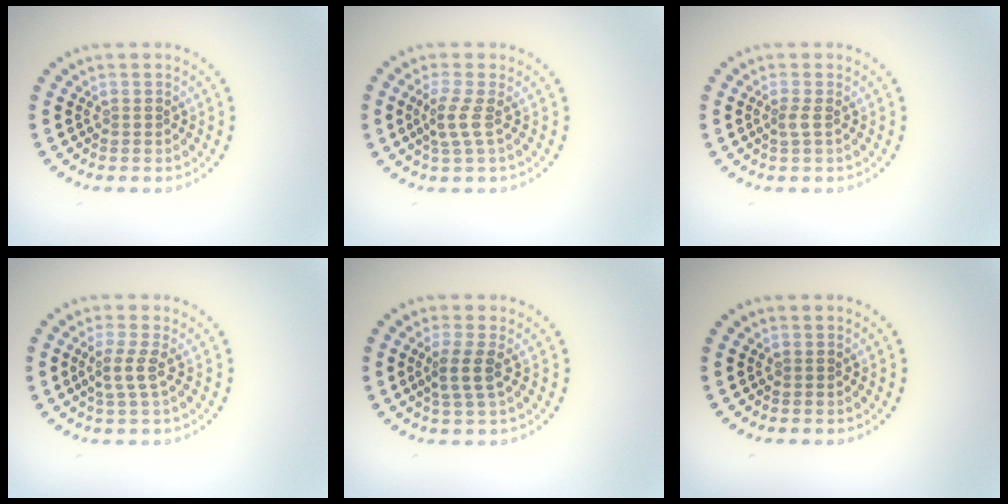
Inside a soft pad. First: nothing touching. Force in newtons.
{"total": 2.1, "press": 1.5, "slide": 1.4}
{"total": 0.9, "press": 0.6, "slide": 0.7}
{"total": 2.0, "press": 1.5, "slide": 1.3}
{"total": 2.5, "press": 1.9, "slide": 1.5}
{"total": 0.0}